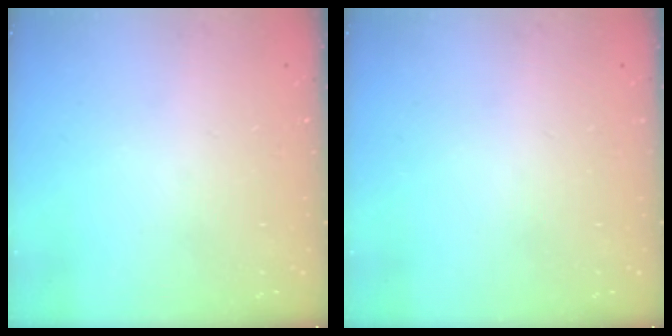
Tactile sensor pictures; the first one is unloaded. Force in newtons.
{"total": 0.0}